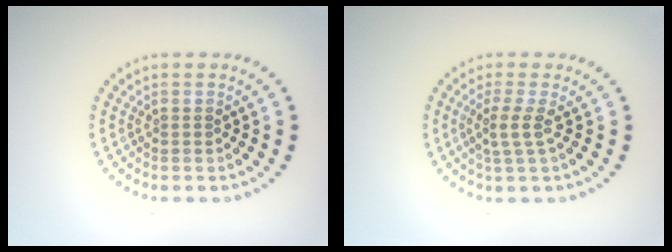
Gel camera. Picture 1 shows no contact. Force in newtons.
{"total": 2.1, "press": 1.6, "slide": 1.4}